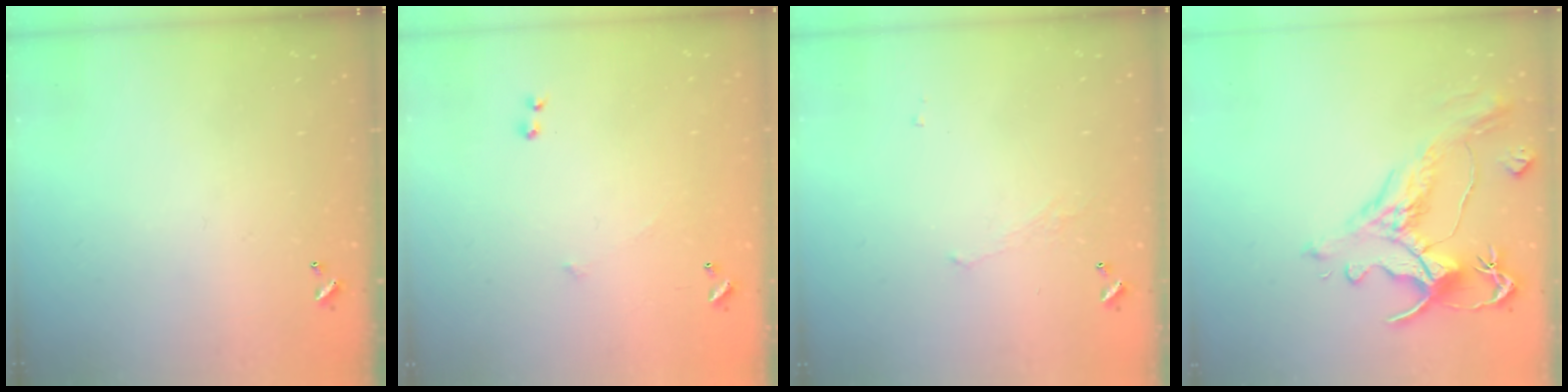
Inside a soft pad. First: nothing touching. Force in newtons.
{"total": 6.1, "press": 6.1, "slide": 0.7}
{"total": 1.1, "press": 0.8, "slide": 0.7}
{"total": 1.6, "press": 0.8, "slide": 1.4}